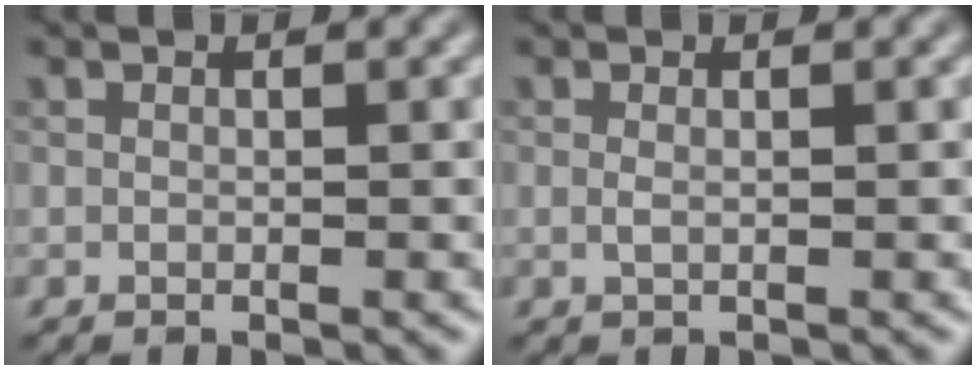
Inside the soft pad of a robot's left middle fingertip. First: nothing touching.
{"total": 0.6, "force": [0.1, 0.2, 0.6], "torque": [-0.012, 0.001, 0.001]}